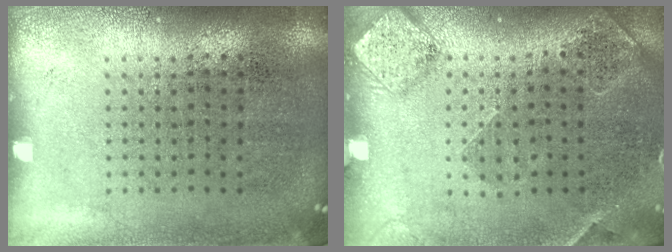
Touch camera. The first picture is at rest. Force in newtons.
{"total": 1.5, "press": 1.5, "slide": 0.4}